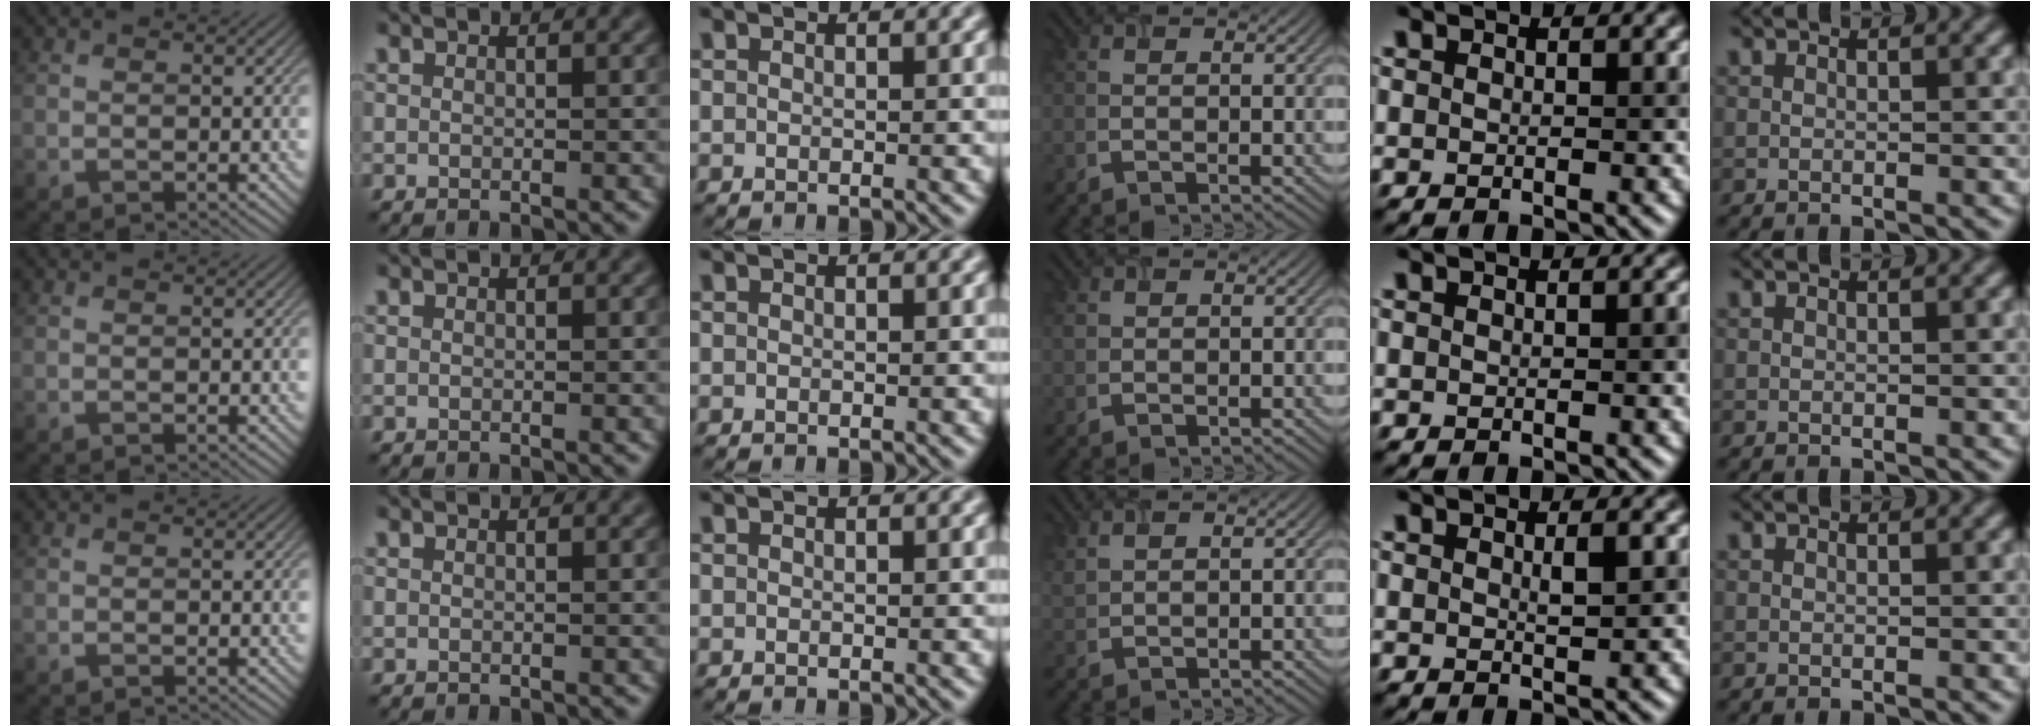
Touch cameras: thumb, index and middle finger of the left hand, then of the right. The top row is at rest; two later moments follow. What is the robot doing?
{"motion": "close", "object": "airpods case & airpods"}